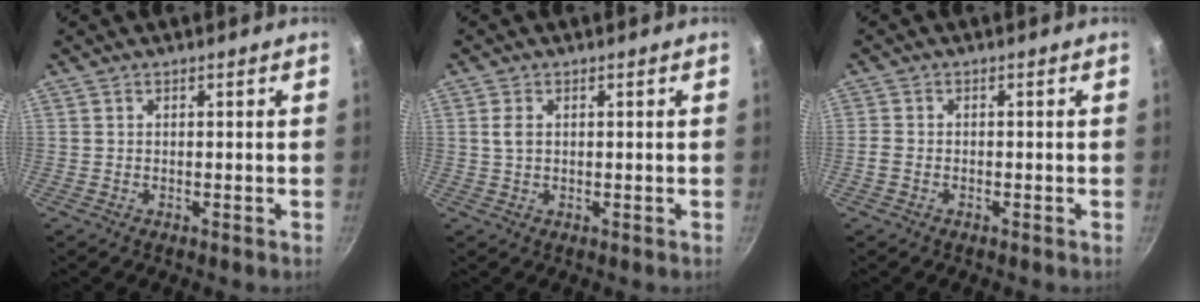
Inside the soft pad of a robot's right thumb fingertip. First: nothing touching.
{"total": 2.3, "force": [0.5, 1.5, 1.7], "torque": [-0.035, 0.000, 0.010]}
{"total": 1.8, "force": [-0.9, 1.2, 1.1], "torque": [-0.033, 0.007, -0.021]}